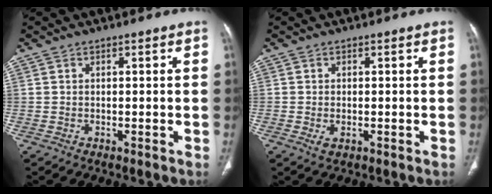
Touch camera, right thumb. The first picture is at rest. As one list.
[{"total": 1.8, "force": [-0.5, 1.0, 1.4], "torque": [-0.030, -0.002, -0.007]}]